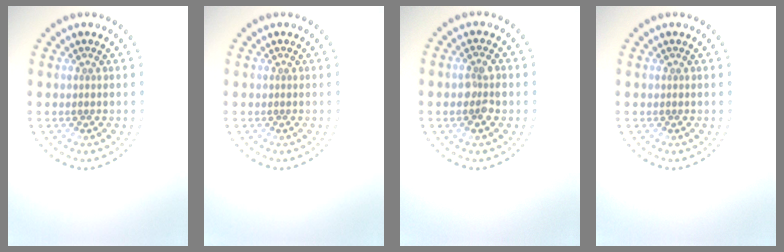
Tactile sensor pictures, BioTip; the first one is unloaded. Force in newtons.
{"total": 0.0}
{"total": 2.0, "press": 1.9, "slide": 0.4}
{"total": 0.0}